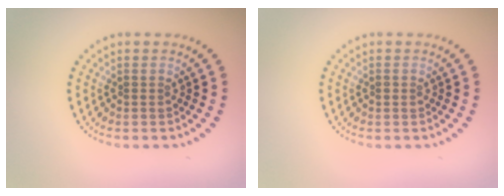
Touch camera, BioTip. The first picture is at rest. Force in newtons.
{"total": 0.6, "press": 0.6, "slide": 0.2}